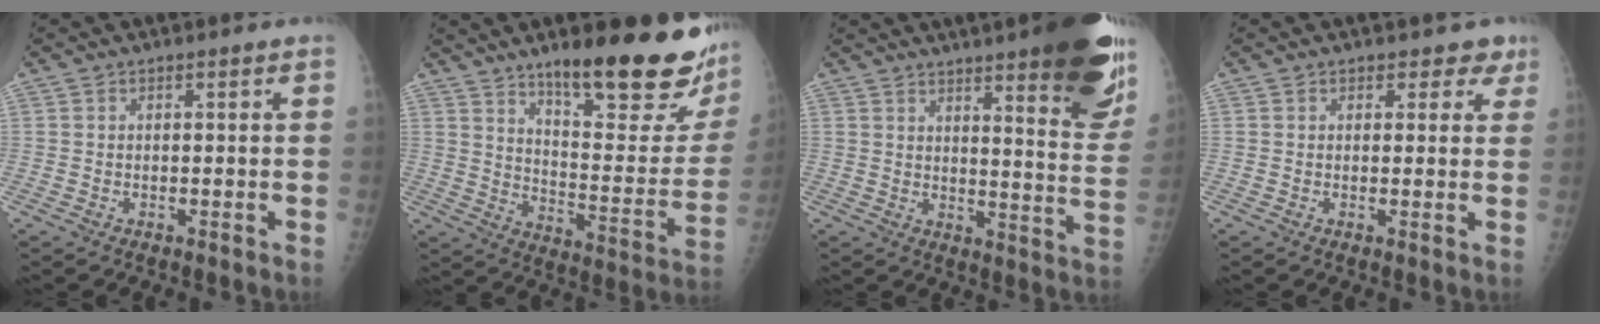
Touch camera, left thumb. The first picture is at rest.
{"total": 25.8, "force": [17.1, 6.2, 18.3], "torque": [-0.222, -0.094, 0.253]}
{"total": 22.1, "force": [14.2, 4.3, 16.3], "torque": [-0.189, -0.072, 0.181]}
{"total": 3.3, "force": [2.3, 2.3, 0.6], "torque": [0.029, -0.010, 0.018]}